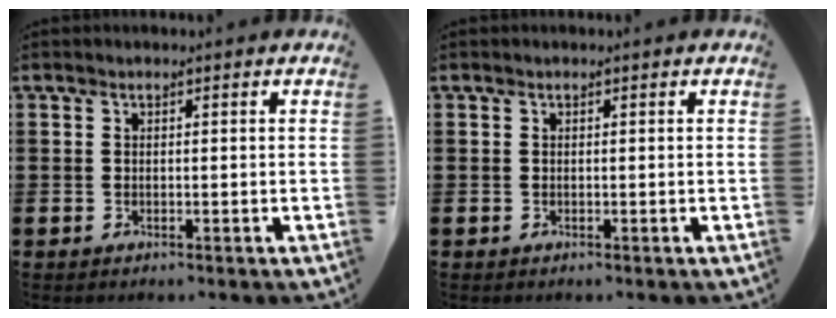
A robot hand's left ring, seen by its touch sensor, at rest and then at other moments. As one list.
[{"total": 0.0}]